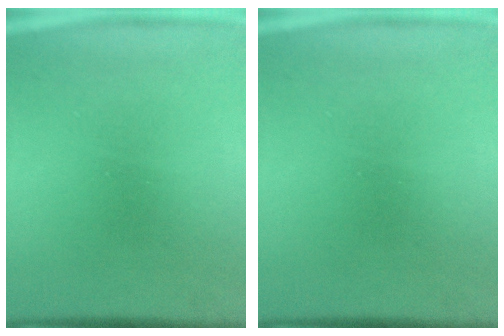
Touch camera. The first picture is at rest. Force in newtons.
{"total": 0.0}